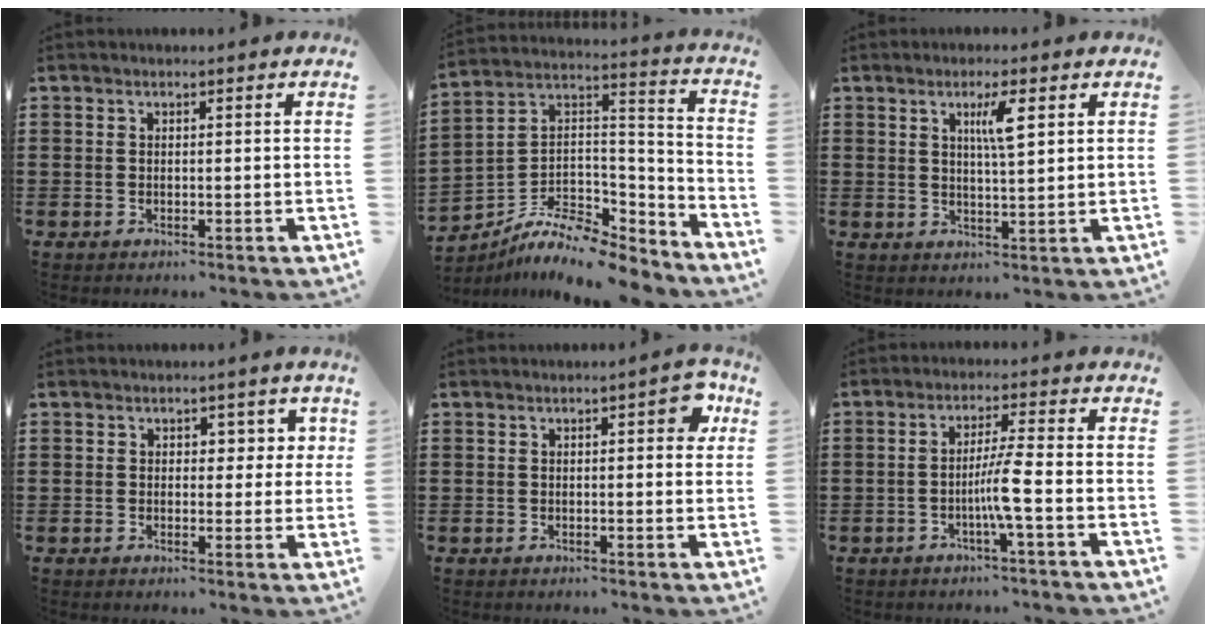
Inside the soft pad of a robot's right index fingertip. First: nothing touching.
{"total": 9.6, "force": [-7.9, 3.6, 4.2], "torque": [-0.083, 0.011, -0.153]}
{"total": 4.2, "force": [1.7, 0.5, 3.8], "torque": [-0.073, 0.000, 0.024]}
{"total": 2.5, "force": [1.0, 2.0, 1.2], "torque": [-0.008, 0.000, 0.009]}
{"total": 3.4, "force": [1.1, 1.0, 3.1], "torque": [-0.040, -0.004, 0.011]}
{"total": 4.9, "force": [-1.7, -0.8, 4.6], "torque": [-0.088, -0.012, -0.037]}